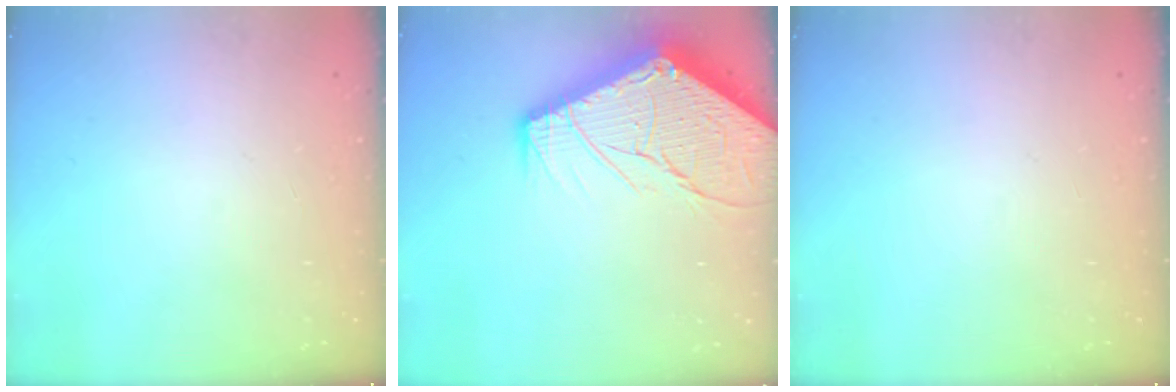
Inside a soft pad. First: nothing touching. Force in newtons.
{"total": 23.4, "press": 23.3, "slide": 2.9}
{"total": 0.0}